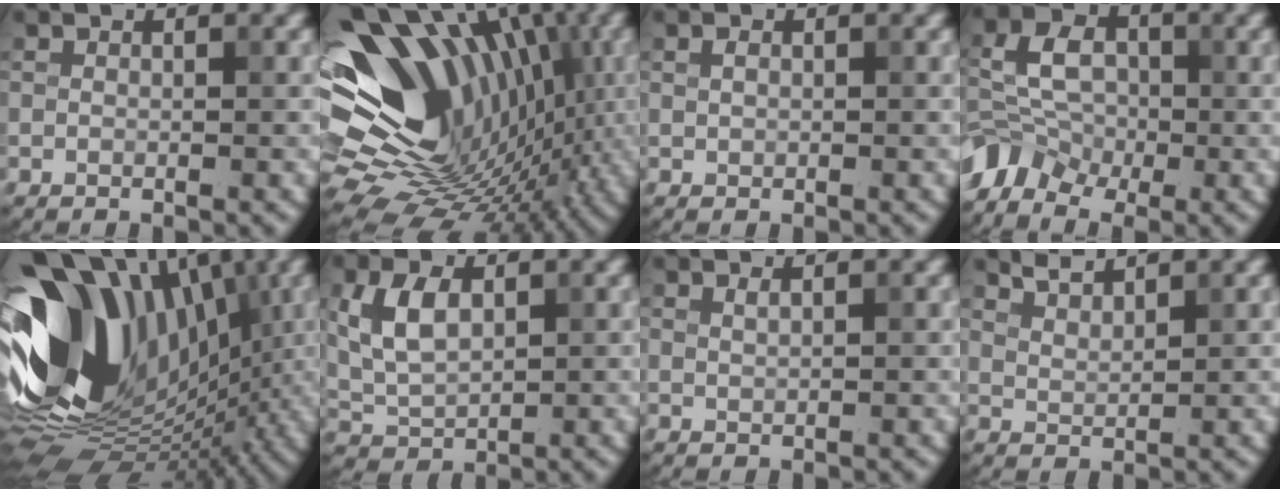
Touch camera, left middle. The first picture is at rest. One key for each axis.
{"total": 16.6, "fx": 0.8, "fy": 12.3, "fz": 11.2, "tx": -0.167, "ty": 0.008, "tz": 0.034}
{"total": 0.7, "fx": 0.2, "fy": 0.6, "fz": 0.3, "tx": -0.005, "ty": -0.001, "tz": 0.004}
{"total": 4.8, "fx": -2.6, "fy": 3.4, "fz": 2.2, "tx": -0.042, "ty": 0.007, "tz": -0.061}
{"total": 15.1, "fx": 0.1, "fy": 10.9, "fz": 10.4, "tx": -0.194, "ty": 0.016, "tz": -0.019}
{"total": 4.4, "fx": 1.1, "fy": 2.8, "fz": 3.2, "tx": -0.074, "ty": 0.004, "tz": 0.025}
{"total": 0.6, "fx": 0.5, "fy": 0.2, "fz": 0.2, "tx": -0.001, "ty": -0.001, "tz": 0.009}
{"total": 2.0, "fx": 1.9, "fy": 0.3, "fz": 0.4, "tx": -0.009, "ty": 0.000, "tz": 0.038}